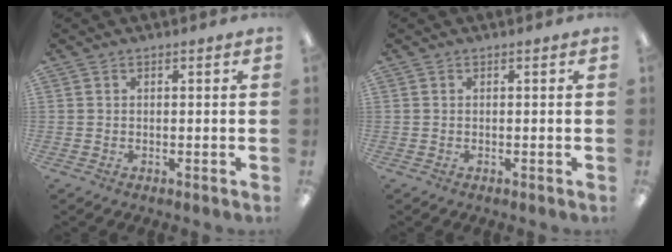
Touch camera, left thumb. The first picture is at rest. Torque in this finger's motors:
{"motor_torque": [0.00, 0.00, 0.01, -0.01, 0.00]}